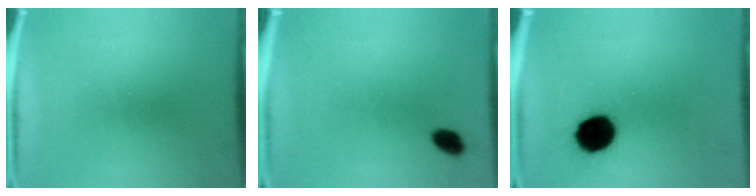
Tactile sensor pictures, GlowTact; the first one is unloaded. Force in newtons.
{"total": 2.9}
{"total": 10.5}